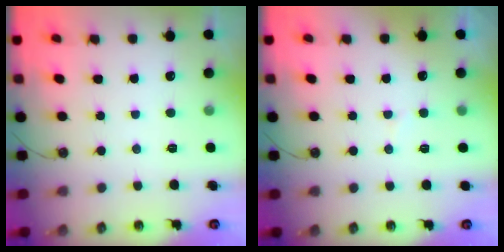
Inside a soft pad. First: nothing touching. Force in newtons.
{"total": 5.3, "press": 5.3, "slide": 0.4}